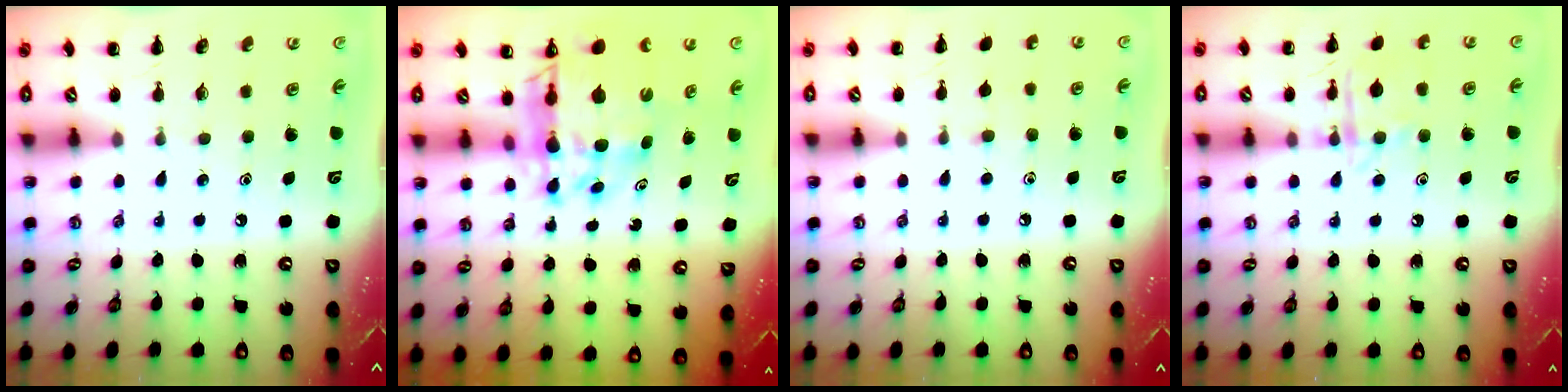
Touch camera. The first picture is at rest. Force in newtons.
{"total": 14.9, "press": 14.4, "slide": 4.1}
{"total": 4.6, "press": 4.3, "slide": 1.7}
{"total": 11.7, "press": 11.7, "slide": 0.6}